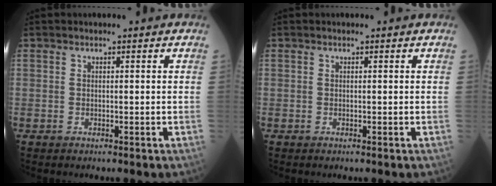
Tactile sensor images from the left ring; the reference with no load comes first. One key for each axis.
{"total": 0.0}